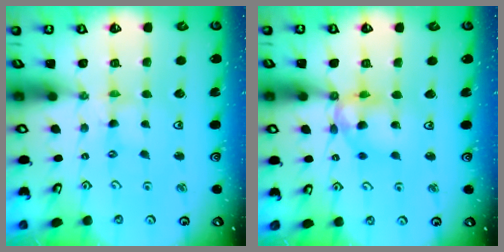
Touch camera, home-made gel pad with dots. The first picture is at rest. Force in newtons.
{"total": 11.8, "press": 11.7, "slide": 1.1}